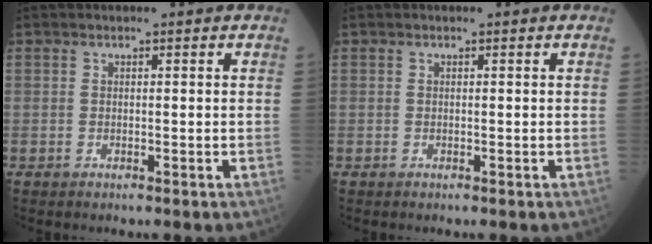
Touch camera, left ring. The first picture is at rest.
{"total": 0.0}